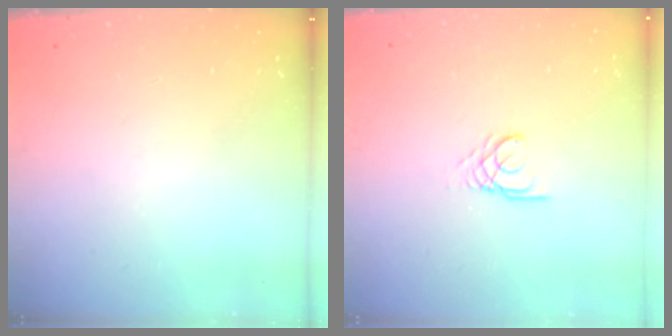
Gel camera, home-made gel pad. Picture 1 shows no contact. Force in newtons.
{"total": 2.7, "press": 2.7, "slide": 0.3}